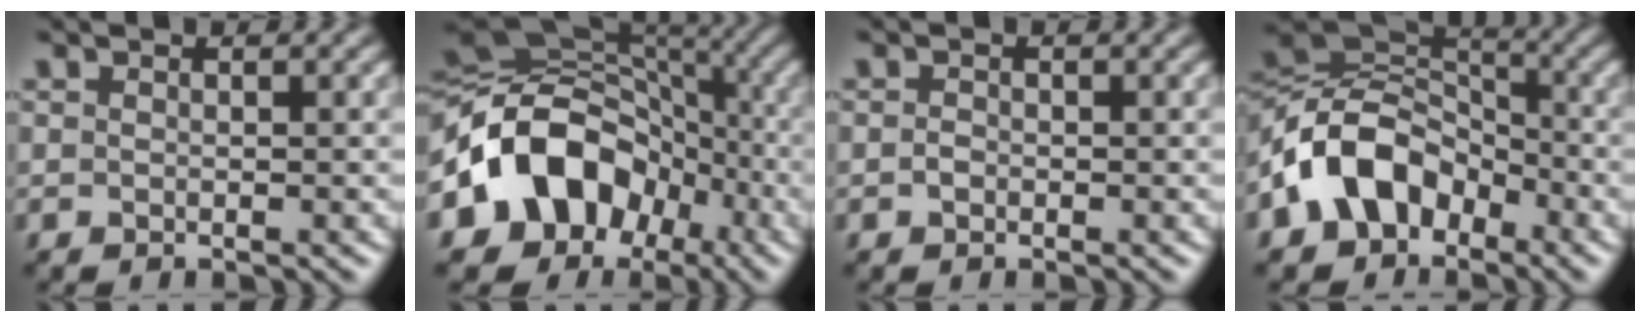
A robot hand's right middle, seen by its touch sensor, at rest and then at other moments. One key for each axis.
{"total": 11.9, "fx": -4.2, "fy": 9.2, "fz": 6.3, "tx": -0.106, "ty": 0.017, "tz": -0.093}
{"total": 0.7, "fx": -0.3, "fy": 0.5, "fz": 0.4, "tx": -0.009, "ty": 0.000, "tz": -0.006}
{"total": 8.6, "fx": -3.7, "fy": 6.1, "fz": 4.8, "tx": -0.082, "ty": 0.012, "tz": -0.091}